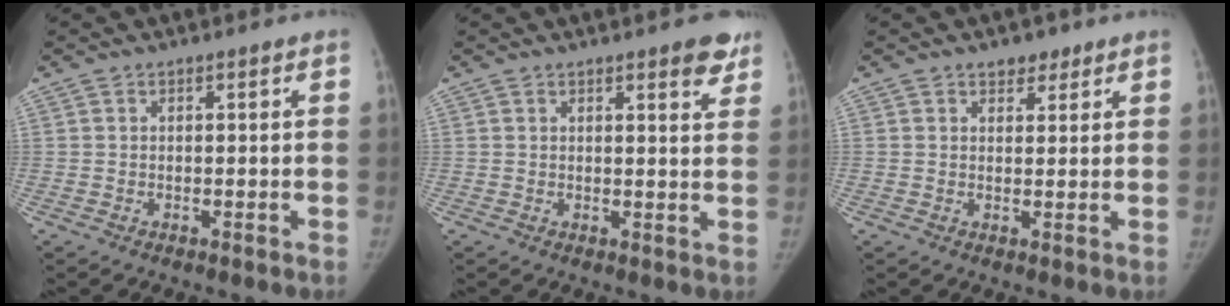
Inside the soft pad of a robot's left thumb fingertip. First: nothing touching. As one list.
[{"total": 4.6, "force": [3.1, 1.4, 3.1], "torque": [-0.022, -0.015, 0.033]}, {"total": 3.1, "force": [2.1, 1.9, 1.1], "torque": [0.007, -0.012, 0.029]}]